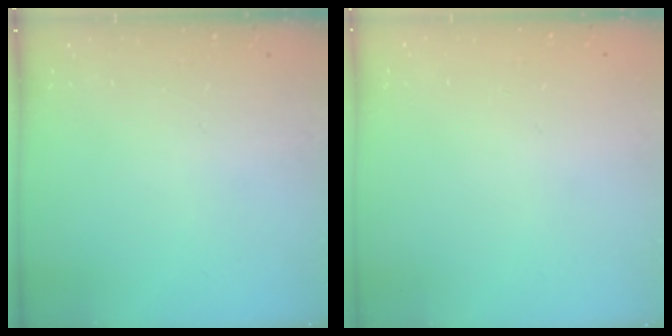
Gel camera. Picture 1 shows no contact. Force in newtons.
{"total": 0.0}